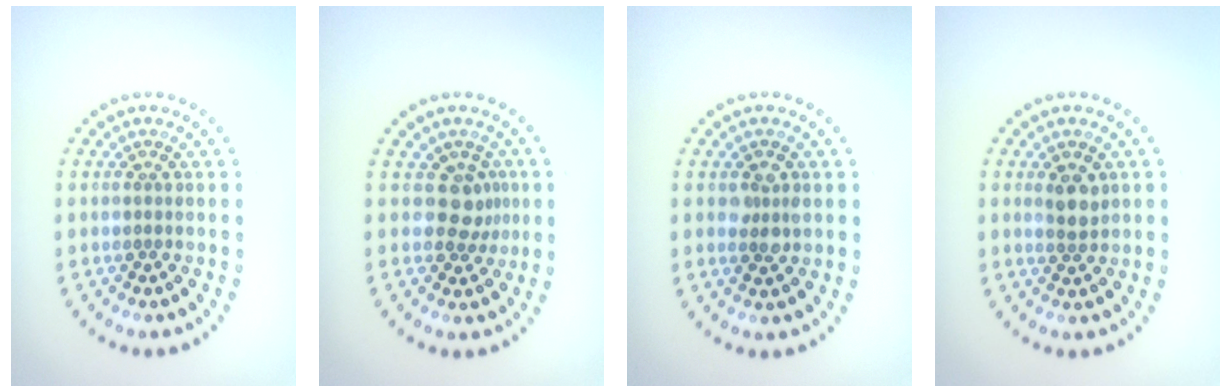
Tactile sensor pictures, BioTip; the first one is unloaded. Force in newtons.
{"total": 2.4, "press": 1.9, "slide": 1.5}
{"total": 1.8, "press": 1.7, "slide": 0.2}
{"total": 2.0, "press": 1.8, "slide": 0.8}